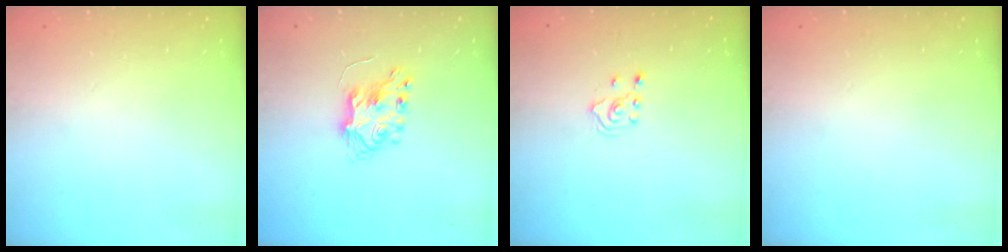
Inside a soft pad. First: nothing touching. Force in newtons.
{"total": 6.9, "press": 6.9, "slide": 0.4}
{"total": 3.2, "press": 3.1, "slide": 1.0}
{"total": 0.0}